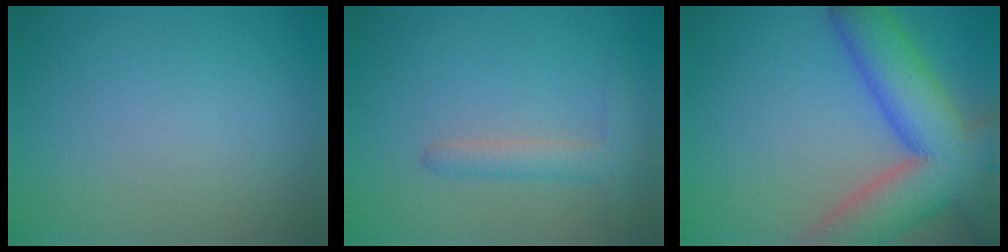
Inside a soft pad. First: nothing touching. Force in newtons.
{"total": 2.4, "press": 2.4, "slide": 0.3}
{"total": 12.9, "press": 12.9, "slide": 1.0}